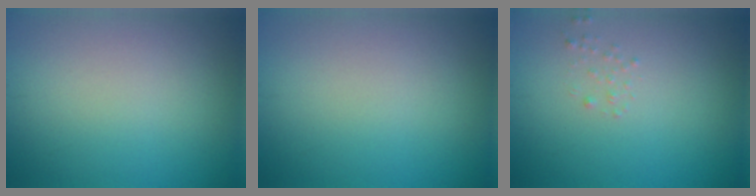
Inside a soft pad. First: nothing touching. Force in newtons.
{"total": 0.0}
{"total": 0.6, "press": 0.6, "slide": 0.0}